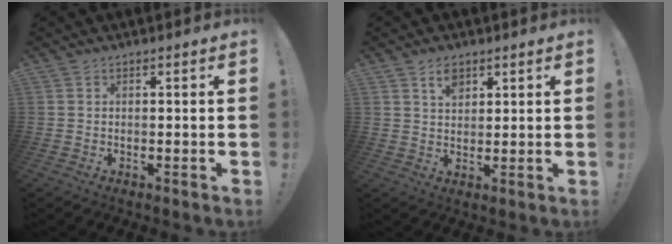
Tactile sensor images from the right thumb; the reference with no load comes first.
{"total": 4.8, "force": [2.8, 2.9, 2.7], "torque": [-0.033, -0.012, 0.048]}